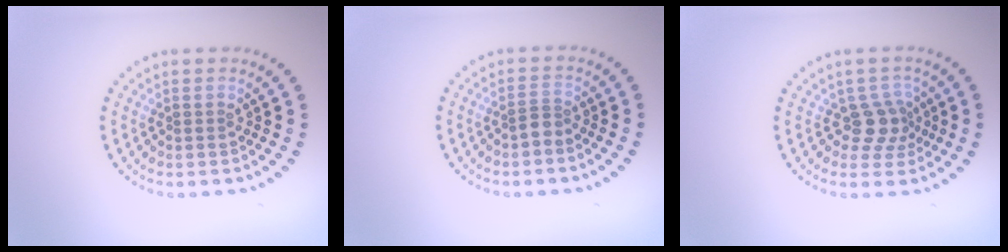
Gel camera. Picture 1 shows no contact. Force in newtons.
{"total": 0.9, "press": 0.6, "slide": 0.7}
{"total": 2.7, "press": 2.1, "slide": 1.8}